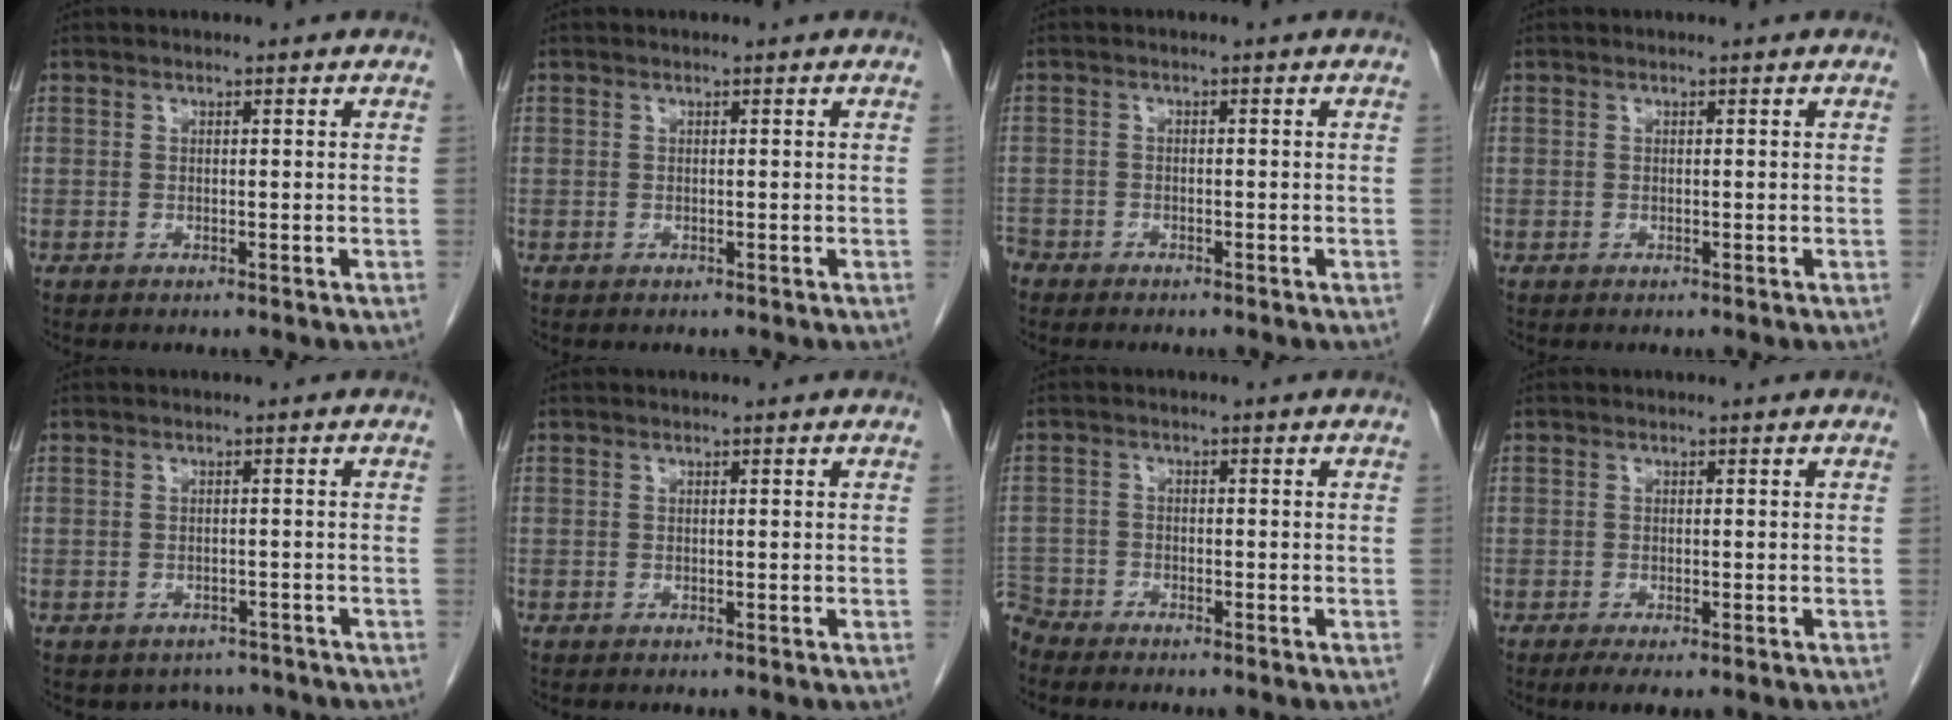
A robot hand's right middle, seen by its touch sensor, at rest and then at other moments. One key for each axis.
{"total": 0.0}
{"total": 3.1, "fx": -2.7, "fy": 1.3, "fz": 0.6, "tx": -0.011, "ty": -0.001, "tz": -0.047}
{"total": 0.0}
{"total": 3.9, "fx": -3.3, "fy": 2.1, "fz": 0.1, "tx": 0.004, "ty": 0.010, "tz": -0.042}
{"total": 0.0}
{"total": 3.7, "fx": -3.6, "fy": 0.7, "fz": -0.3, "tx": 0.011, "ty": -0.010, "tz": -0.071}
{"total": 2.8, "fx": -1.8, "fy": 0.7, "fz": 2.0, "tx": -0.031, "ty": -0.006, "tz": -0.026}